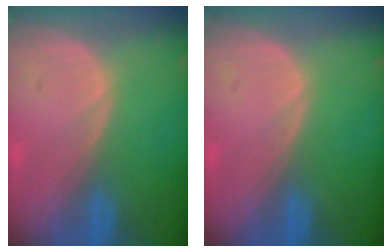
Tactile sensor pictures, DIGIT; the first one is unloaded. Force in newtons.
{"total": 0.0}